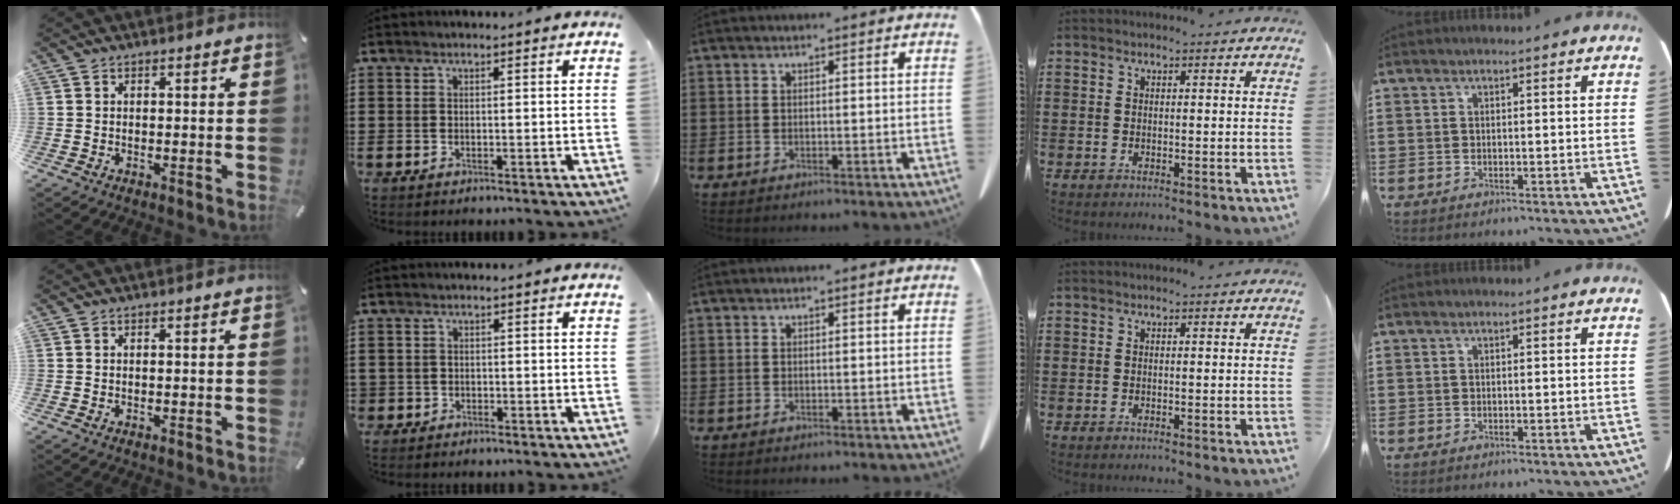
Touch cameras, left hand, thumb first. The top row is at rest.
{"index": {"total": 1.0, "force": [-0.8, 0.7, 0.0], "torque": [-0.003, 0.003, -0.018]}}